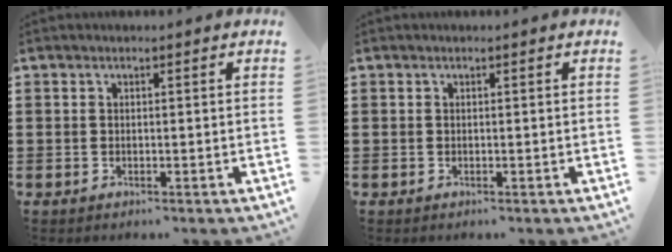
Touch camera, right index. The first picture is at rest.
{"total": 0.0}